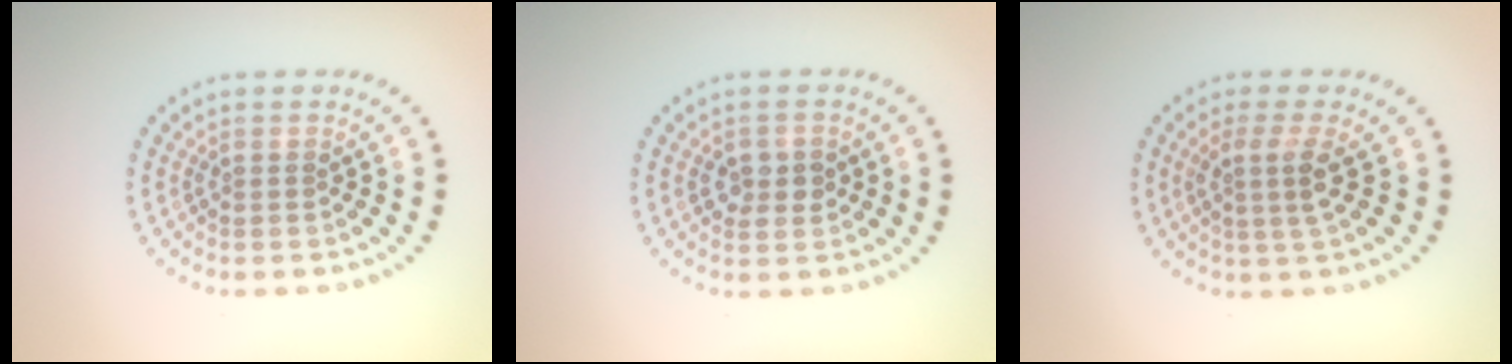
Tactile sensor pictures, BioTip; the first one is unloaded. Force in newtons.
{"total": 2.2, "press": 2.2, "slide": 0.4}
{"total": 2.5, "press": 1.9, "slide": 1.6}